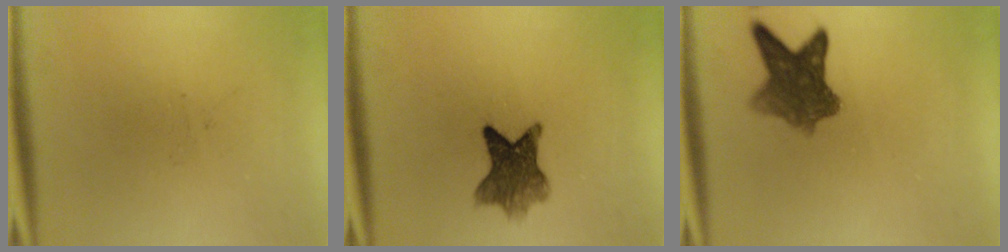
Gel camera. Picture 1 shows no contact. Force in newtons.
{"total": 7.2}
{"total": 7.2}